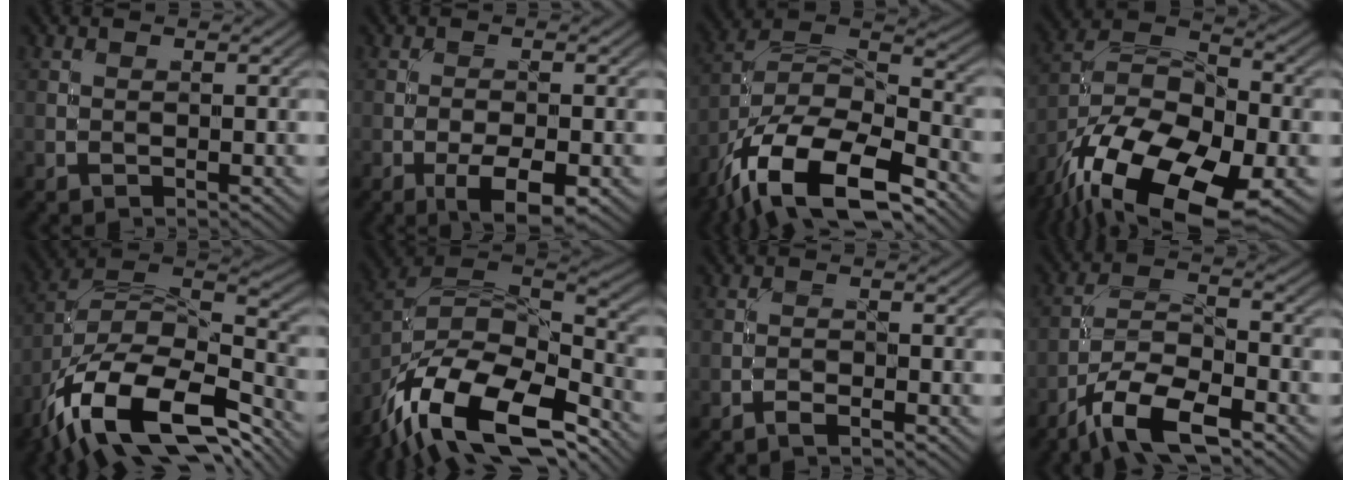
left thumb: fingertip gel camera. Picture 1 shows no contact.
{"total": 5.1, "force": [-2.4, 1.7, 4.2], "torque": [-0.068, 0.000, -0.039]}
{"total": 17.1, "force": [-11.6, 6.6, 10.7], "torque": [-0.229, -0.028, -0.203]}
{"total": 18.3, "force": [-11.3, 8.3, 11.8], "torque": [-0.246, -0.035, -0.195]}
{"total": 17.9, "force": [-11.2, 7.8, 11.5], "torque": [-0.252, -0.020, -0.189]}
{"total": 17.7, "force": [-10.9, 7.7, 11.6], "torque": [-0.268, -0.022, -0.189]}
{"total": 1.3, "force": [-1.1, 0.1, 0.6], "torque": [-0.014, 0.000, -0.025]}
{"total": 10.0, "force": [-6.9, 3.1, 6.6], "torque": [-0.119, 0.001, -0.142]}